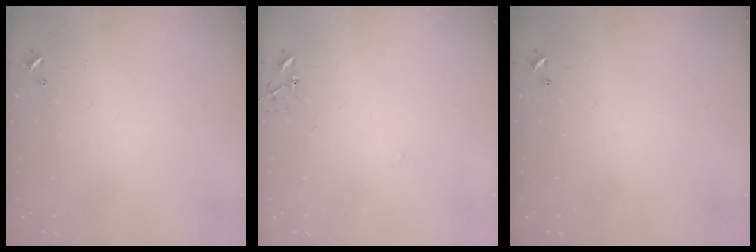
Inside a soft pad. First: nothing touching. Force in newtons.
{"total": 5.7, "press": 5.6, "slide": 0.7}
{"total": 0.0}